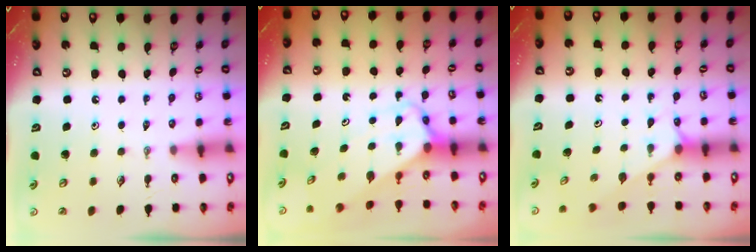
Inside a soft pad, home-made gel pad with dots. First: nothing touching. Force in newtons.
{"total": 4.2, "press": 4.2, "slide": 0.4}
{"total": 1.9, "press": 1.9, "slide": 0.3}